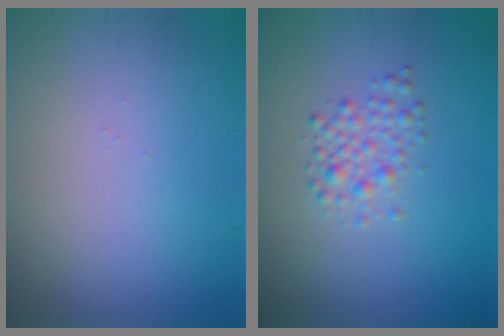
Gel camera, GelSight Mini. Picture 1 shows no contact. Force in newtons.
{"total": 2.1, "press": 2.1, "slide": 0.0}